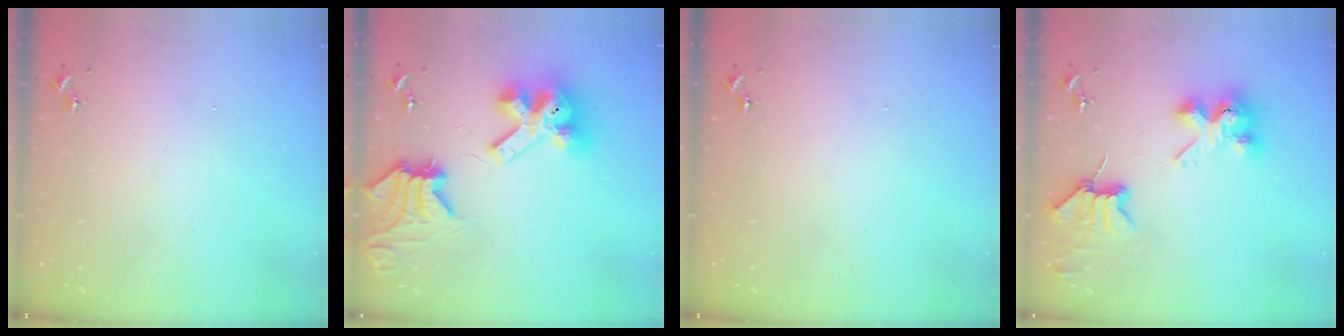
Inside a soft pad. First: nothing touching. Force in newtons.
{"total": 15.6, "press": 15.4, "slide": 2.0}
{"total": 0.0}
{"total": 7.4, "press": 7.4, "slide": 0.3}